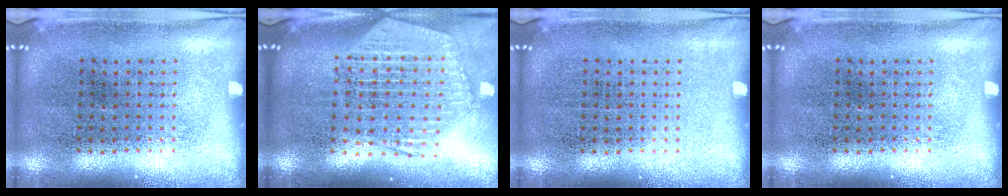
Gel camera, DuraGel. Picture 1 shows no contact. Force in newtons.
{"total": 2.4, "press": 2.1, "slide": 1.2}
{"total": 0.0}
{"total": 0.0}